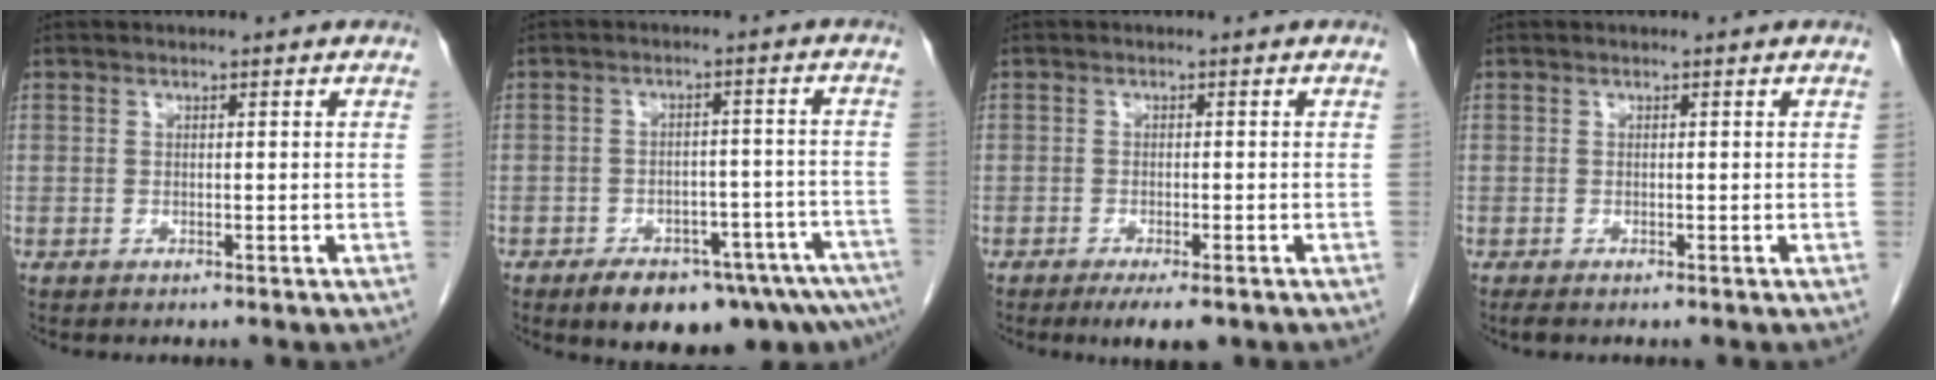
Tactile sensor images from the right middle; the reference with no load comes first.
{"total": 13.7, "force": [-10.5, 4.5, 7.6], "torque": [-0.049, 0.020, -0.136]}
{"total": 4.6, "force": [-3.1, 1.0, 3.3], "torque": [-0.043, -0.009, -0.042]}
{"total": 0.8, "force": [-0.7, 0.1, 0.5], "torque": [-0.010, -0.003, -0.010]}